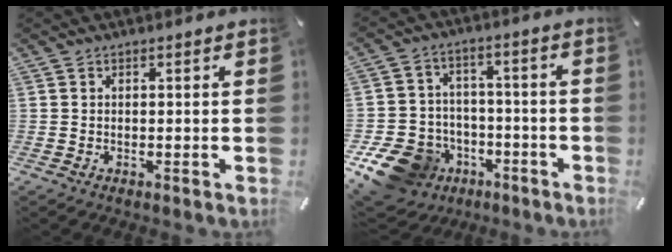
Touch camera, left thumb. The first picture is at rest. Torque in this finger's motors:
{"motor_torque": [0.77, 2.44, 0.20, 0.11, 0.07]}